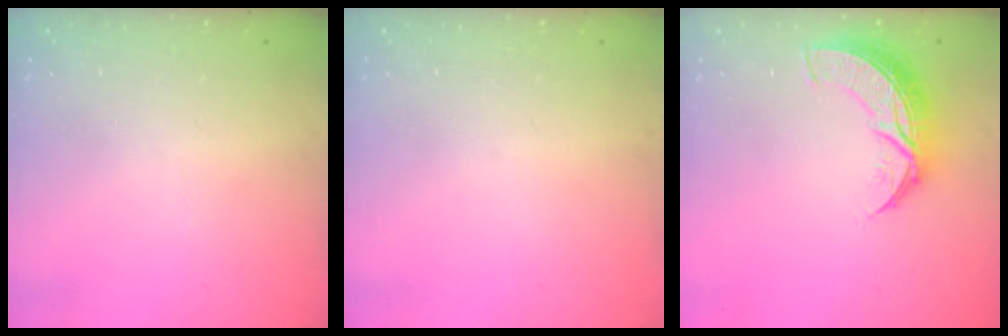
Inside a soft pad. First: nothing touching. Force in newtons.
{"total": 0.0}
{"total": 9.5, "press": 9.5, "slide": 0.6}